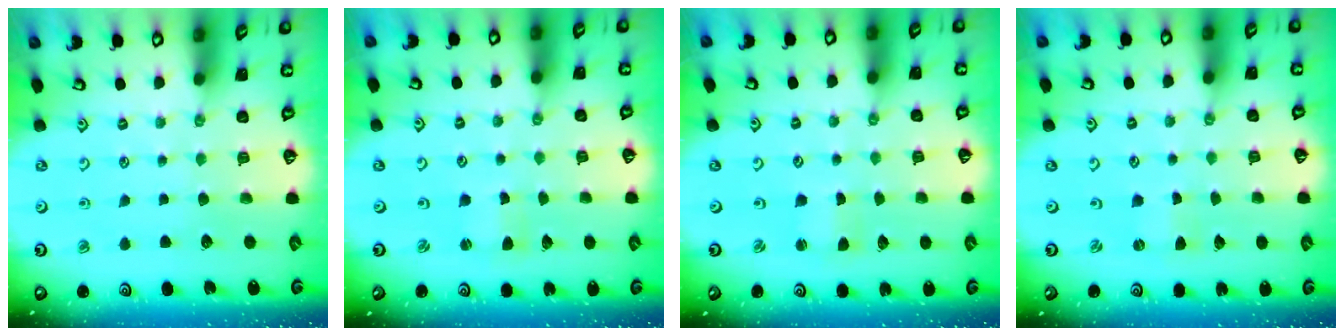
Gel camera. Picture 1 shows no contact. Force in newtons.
{"total": 1.3, "press": 1.2, "slide": 0.2}
{"total": 2.0, "press": 2.0, "slide": 0.3}
{"total": 0.0}